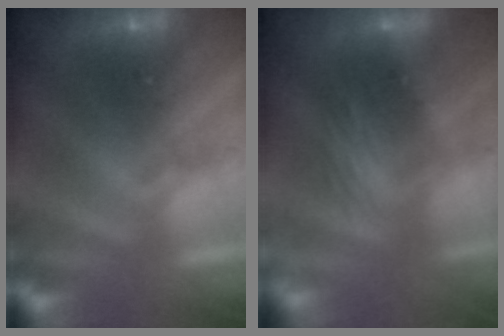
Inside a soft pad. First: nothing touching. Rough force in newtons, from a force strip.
{"total": 2.0}